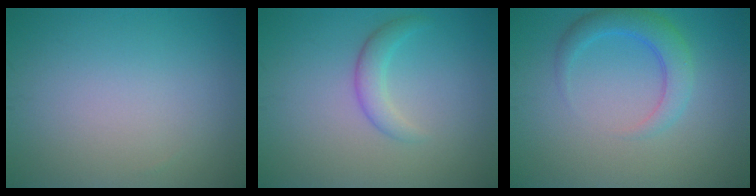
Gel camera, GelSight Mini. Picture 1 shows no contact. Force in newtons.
{"total": 2.1, "press": 2.1, "slide": 0.1}
{"total": 3.4, "press": 3.3, "slide": 0.2}